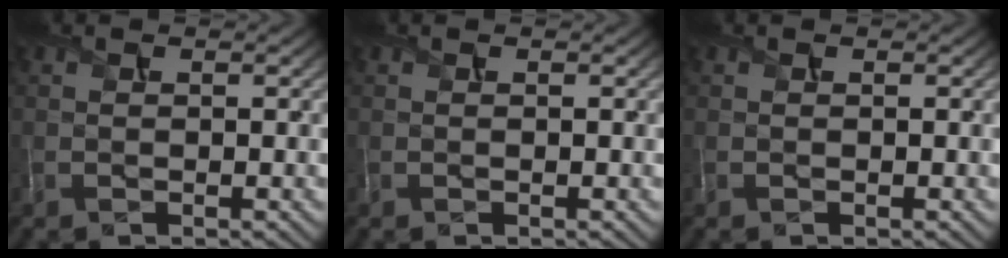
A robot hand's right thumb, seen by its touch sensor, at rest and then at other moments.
{"total": 0.0}
{"total": 0.0}